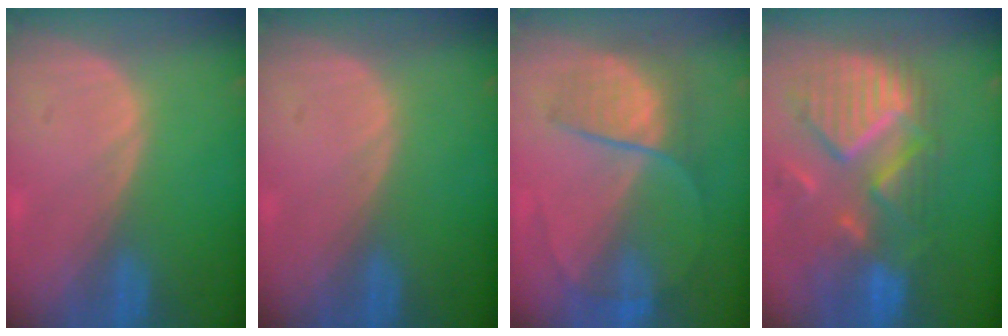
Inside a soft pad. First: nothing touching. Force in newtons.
{"total": 0.0}
{"total": 6.7, "press": 6.5, "slide": 1.6}
{"total": 12.2, "press": 10.6, "slide": 6.0}